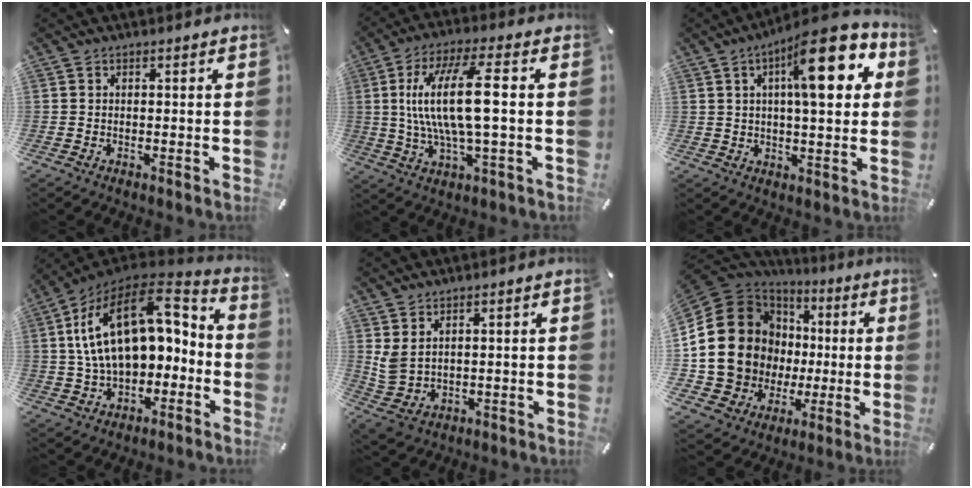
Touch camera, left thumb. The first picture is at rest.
{"total": 15.6, "force": [1.4, 4.1, 15.0], "torque": [-0.307, -0.006, 0.014]}
{"total": 17.9, "force": [6.9, 6.3, 15.3], "torque": [-0.208, -0.025, 0.101]}
{"total": 20.5, "force": [4.0, 12.7, 15.5], "torque": [-0.283, -0.008, 0.073]}
{"total": 4.5, "force": [2.2, 3.3, 2.2], "torque": [-0.068, -0.014, 0.040]}
{"total": 21.2, "force": [1.6, 19.0, 9.3], "torque": [-0.197, -0.024, 0.068]}